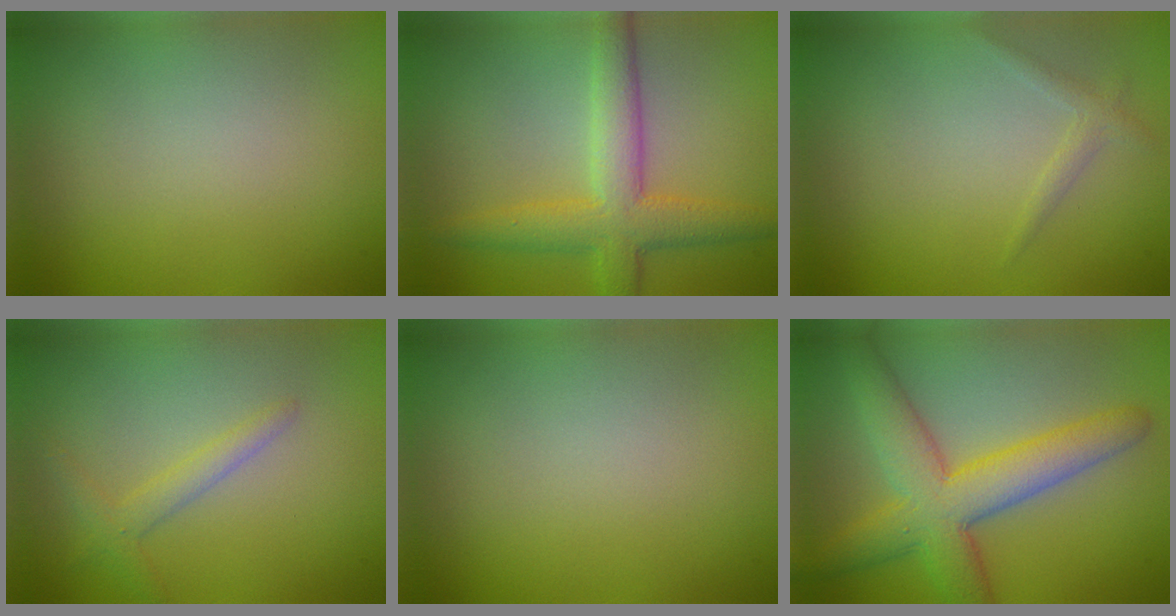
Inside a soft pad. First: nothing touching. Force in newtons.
{"total": 5.3, "press": 5.3, "slide": 0.1}
{"total": 1.0, "press": 1.0, "slide": 0.0}
{"total": 1.7, "press": 1.7, "slide": 0.1}
{"total": 0.0}
{"total": 7.2, "press": 7.2, "slide": 0.3}